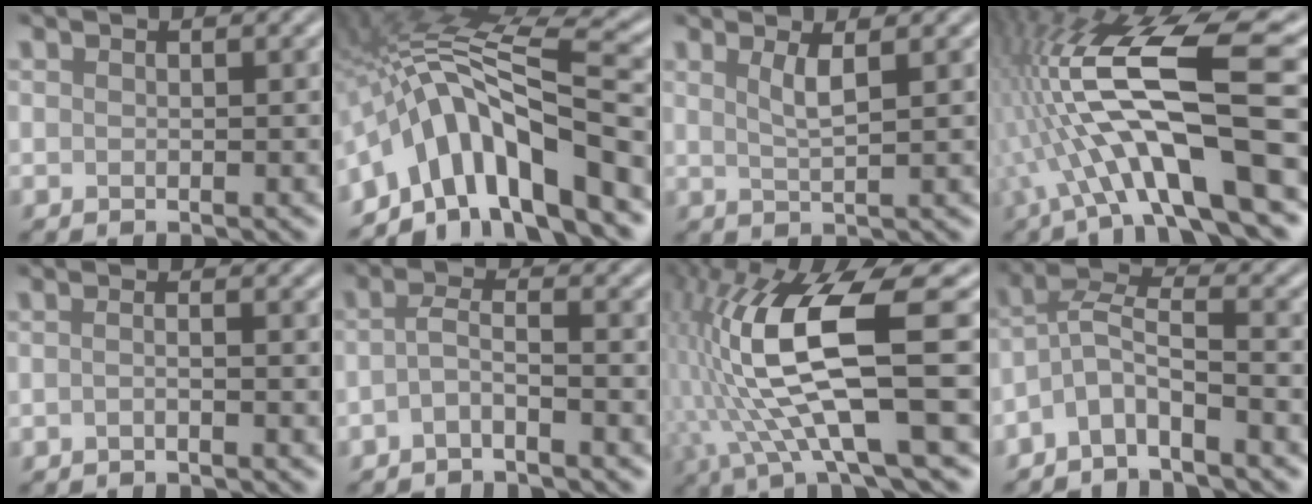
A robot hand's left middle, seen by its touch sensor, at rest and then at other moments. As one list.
[{"total": 11.5, "force": [-5.5, 3.2, 9.6], "torque": [-0.159, 0.033, -0.088]}, {"total": 1.7, "force": [0.8, 0.2, 1.5], "torque": [-0.027, 0.008, 0.022]}, {"total": 12.0, "force": [-2.0, 2.7, 11.6], "torque": [-0.220, 0.032, -0.030]}, {"total": 0.9, "force": [-0.5, 0.2, 0.7], "torque": [-0.006, -0.002, -0.012]}, {"total": 1.8, "force": [-1.2, 0.1, 1.3], "torque": [-0.032, 0.011, -0.024]}, {"total": 11.3, "force": [0.4, 3.4, 10.8], "torque": [-0.227, -0.004, 0.020]}, {"total": 3.7, "force": [-2.8, 0.5, 2.4], "torque": [-0.048, 0.015, -0.052]}]